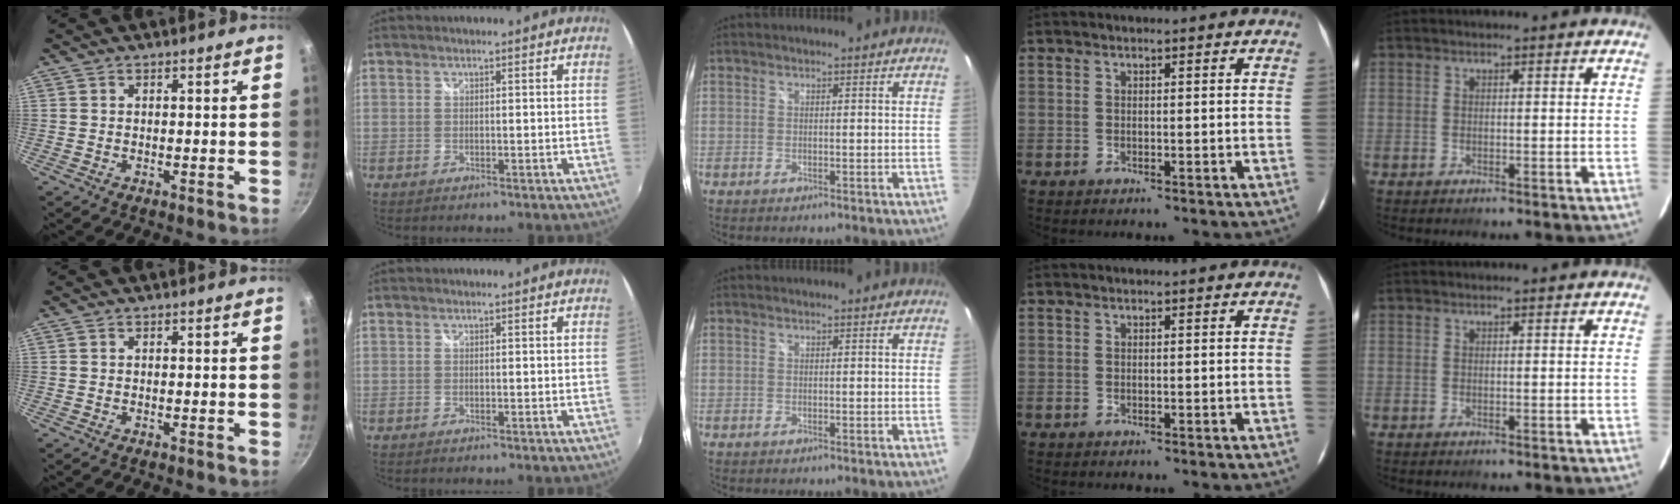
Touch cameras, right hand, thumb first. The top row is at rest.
{}